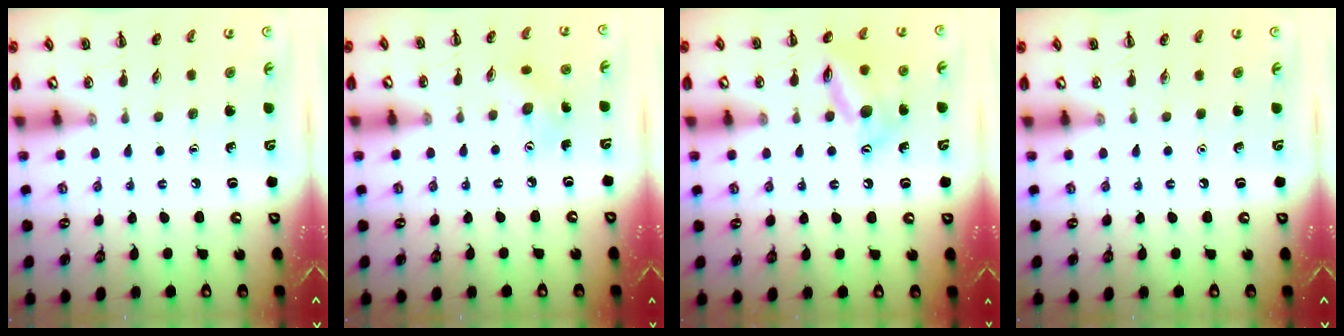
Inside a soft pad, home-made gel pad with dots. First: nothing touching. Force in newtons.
{"total": 4.5, "press": 4.4, "slide": 0.5}
{"total": 13.6, "press": 13.5, "slide": 1.5}
{"total": 0.0}